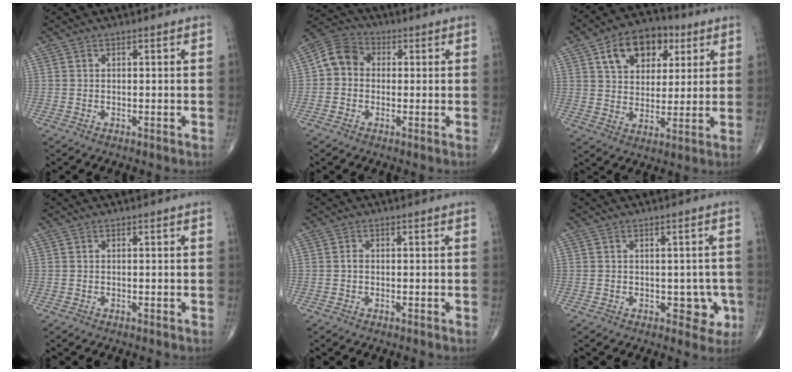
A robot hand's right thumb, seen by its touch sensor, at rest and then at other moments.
{"total": 6.9, "force": [0.1, 5.9, 3.6], "torque": [-0.050, 0.023, -0.014]}
{"total": 14.1, "force": [6.0, 9.4, 8.6], "torque": [-0.100, -0.007, 0.097]}
{"total": 0.0}
{"total": 0.7, "force": [-0.1, 0.5, 0.5], "torque": [-0.007, 0.001, -0.005]}
{"total": 4.1, "force": [-1.0, 2.9, 2.8], "torque": [-0.003, 0.003, -0.009]}